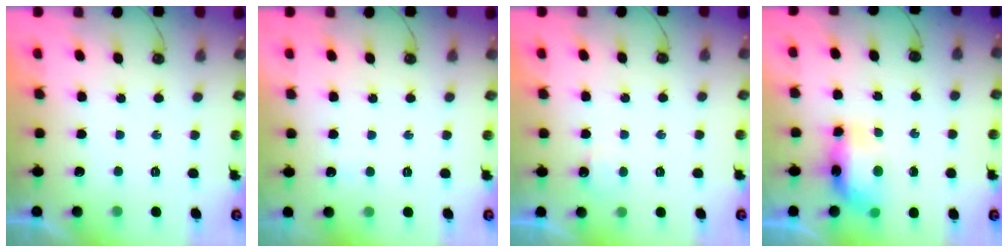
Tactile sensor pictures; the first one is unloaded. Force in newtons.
{"total": 12.8, "press": 2.8, "slide": 12.5}
{"total": 2.6, "press": 2.6, "slide": 0.4}
{"total": 8.2, "press": 8.0, "slide": 1.8}